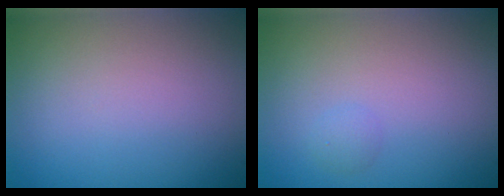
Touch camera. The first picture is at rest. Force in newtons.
{"total": 0.8, "press": 0.8, "slide": 0.0}